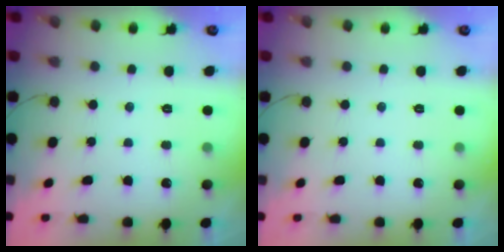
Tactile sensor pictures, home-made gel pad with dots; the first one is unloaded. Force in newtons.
{"total": 0.0}